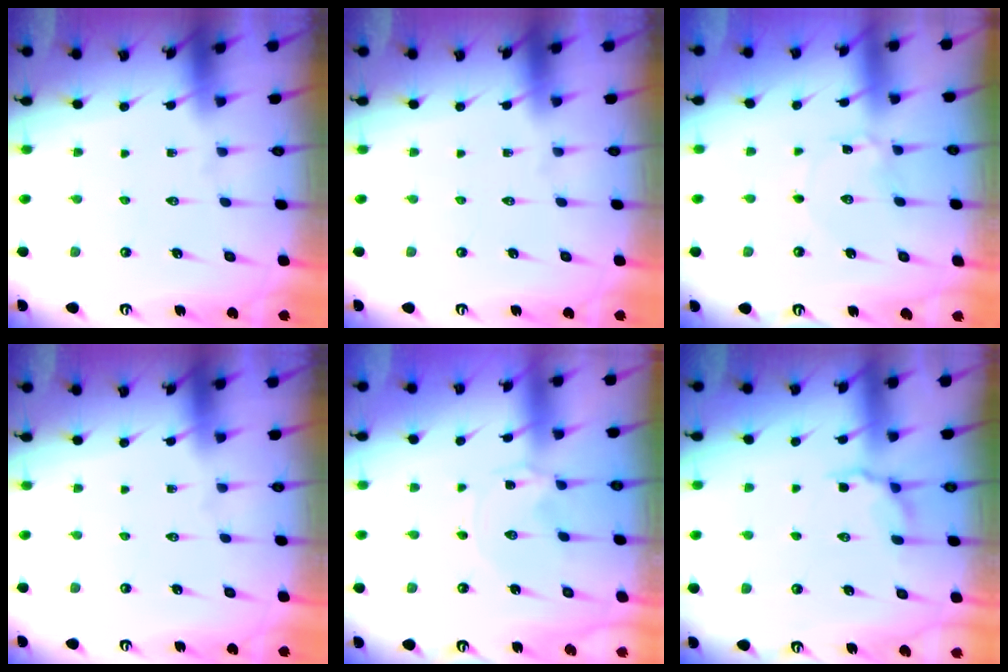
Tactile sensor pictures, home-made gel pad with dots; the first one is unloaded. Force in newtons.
{"total": 0.0}
{"total": 1.6, "press": 1.6, "slide": 0.1}
{"total": 0.0}
{"total": 0.0}
{"total": 5.1, "press": 4.9, "slide": 1.5}